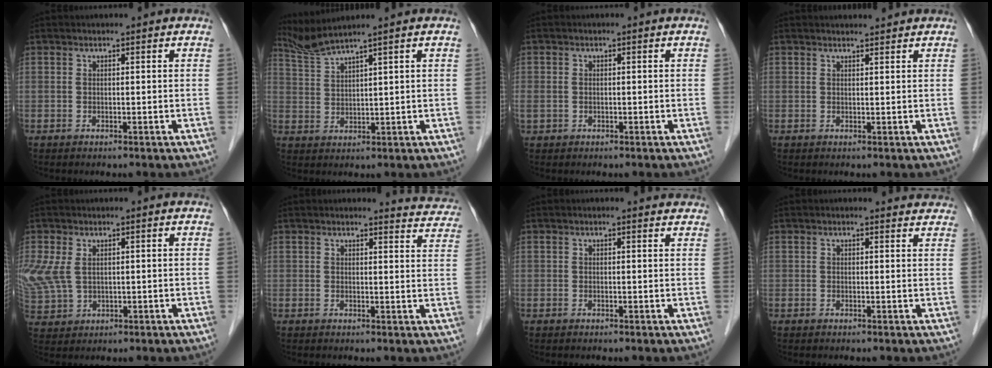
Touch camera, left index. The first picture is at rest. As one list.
[{"total": 4.4, "force": [3.8, -1.8, 1.4], "torque": [-0.044, -0.001, 0.090]}, {"total": 1.4, "force": [-0.3, 1.1, 0.8], "torque": [-0.033, 0.006, 0.000]}, {"total": 1.9, "force": [1.9, 0.0, 0.2], "torque": [-0.009, 0.007, 0.032]}, {"total": 10.9, "force": [2.1, 7.8, 7.4], "torque": [-0.220, 0.007, 0.057]}, {"total": 5.9, "force": [5.8, 0.8, -0.2], "torque": [0.012, -0.027, 0.042]}, {"total": 1.7, "force": [1.6, 0.5, 0.3], "torque": [-0.012, 0.002, 0.008]}, {"total": 3.2, "force": [3.0, 1.0, 0.4], "torque": [-0.004, -0.001, 0.018]}]